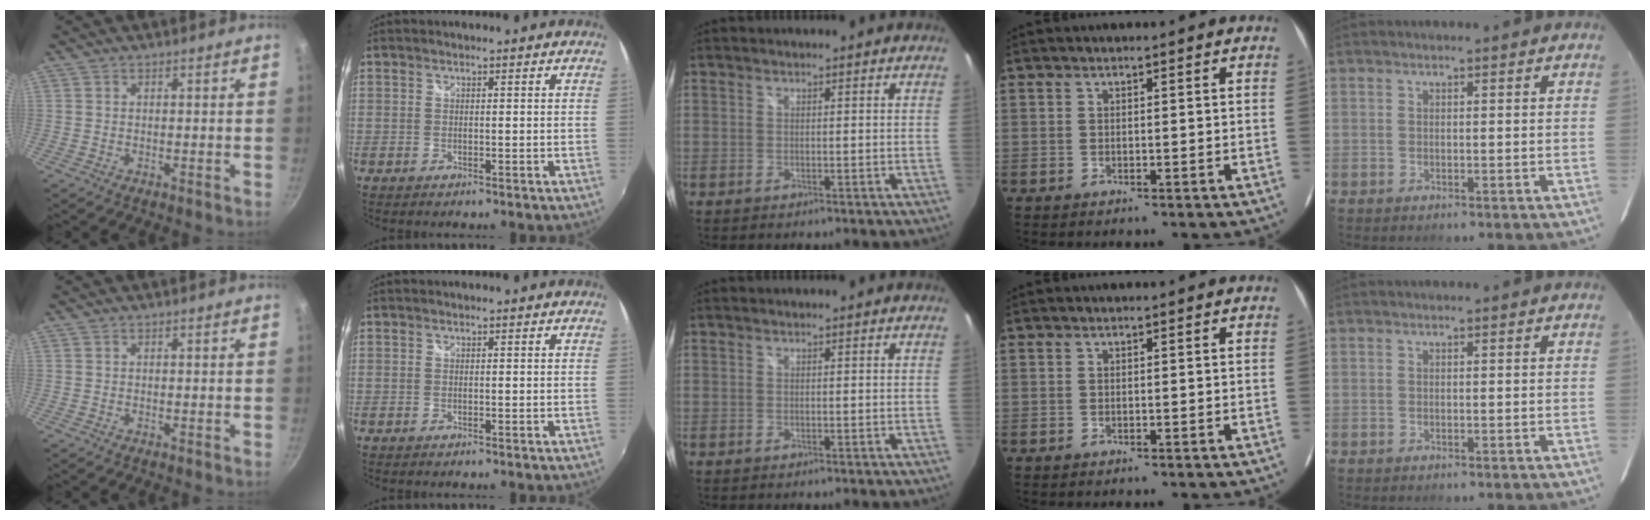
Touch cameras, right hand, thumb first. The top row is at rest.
{}